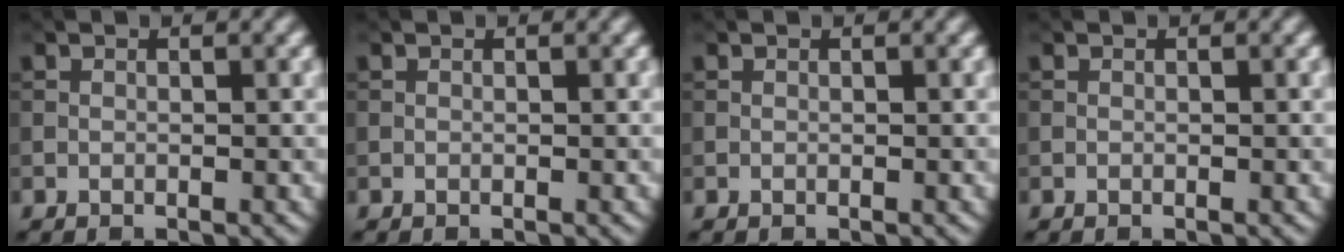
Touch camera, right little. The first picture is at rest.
{"total": 0.0}
{"total": 0.0}
{"total": 0.0}